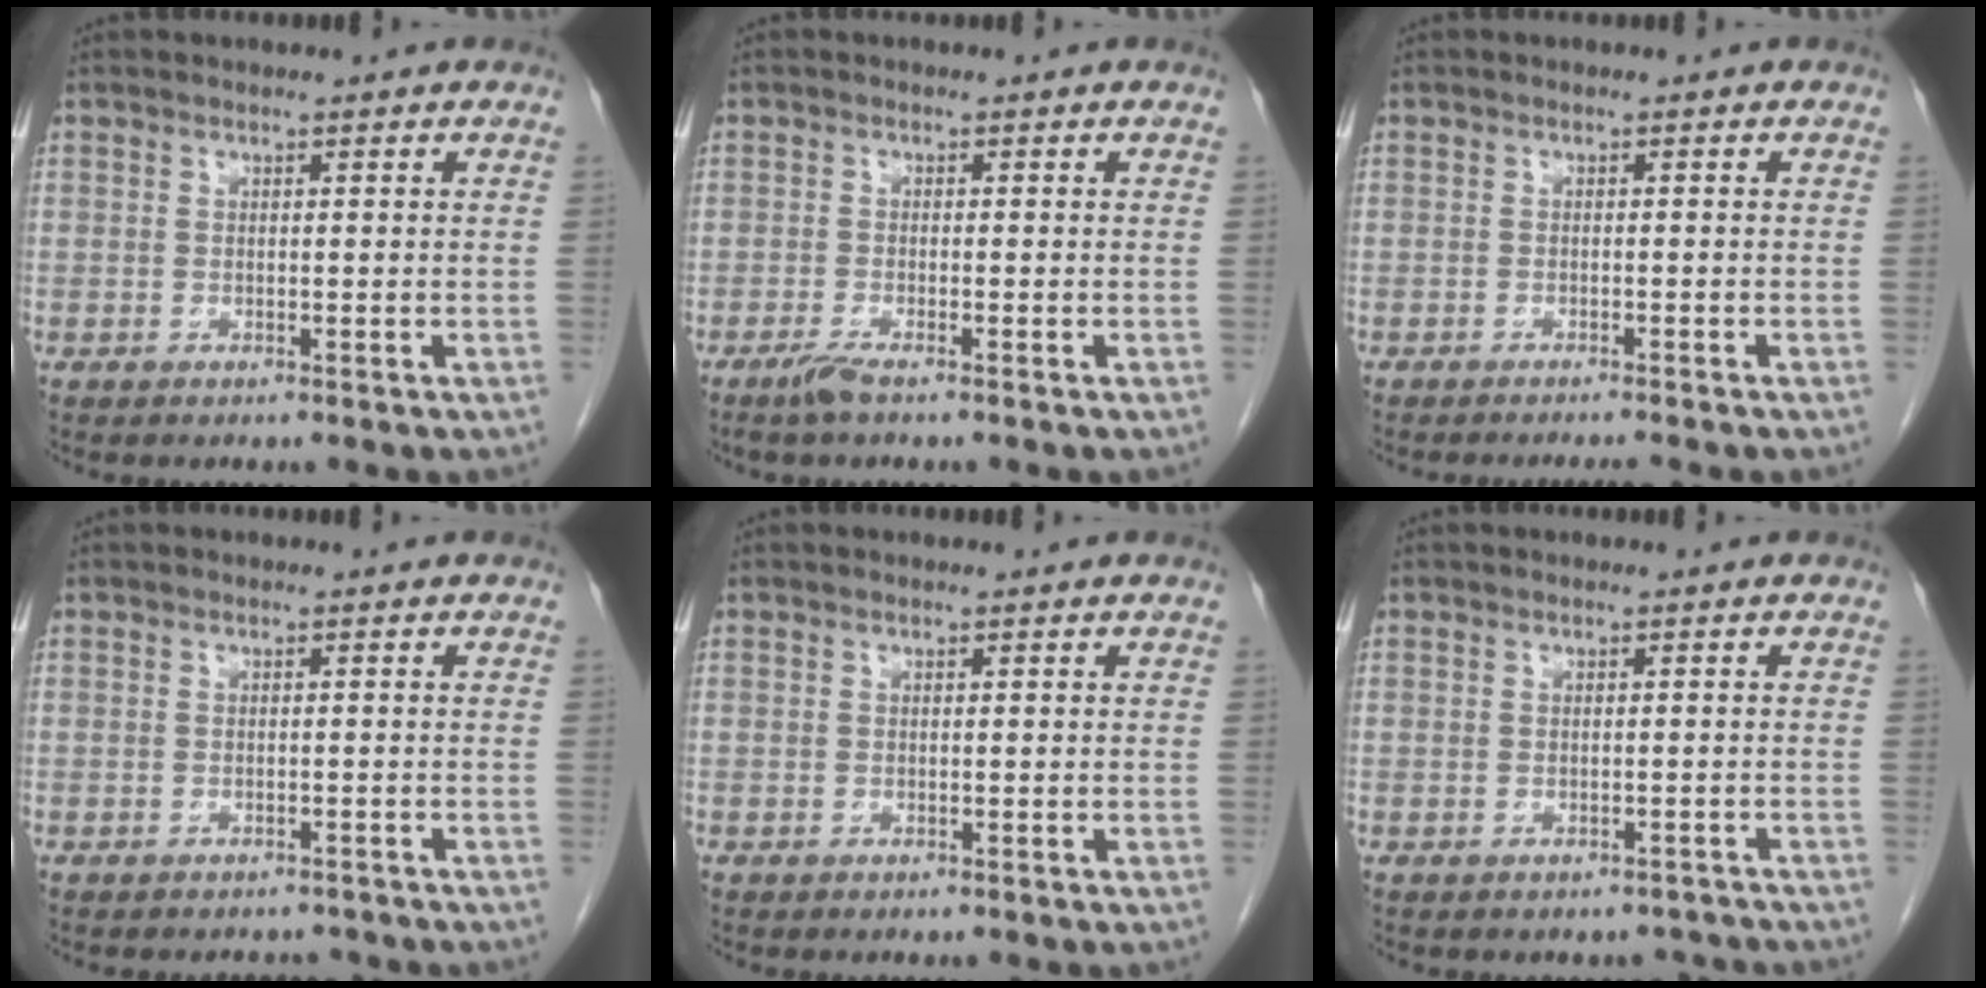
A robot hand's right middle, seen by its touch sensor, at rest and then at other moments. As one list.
[{"total": 2.0, "force": [-1.5, -0.1, 1.2], "torque": [-0.033, -0.005, -0.033]}, {"total": 3.4, "force": [-3.1, -0.3, 1.3], "torque": [-0.014, -0.008, -0.042]}, {"total": 4.0, "force": [-3.7, 1.5, 0.6], "torque": [-0.006, 0.002, -0.043]}, {"total": 0.0}, {"total": 3.3, "force": [-2.9, 1.6, 0.1], "torque": [0.001, 0.008, -0.034]}]